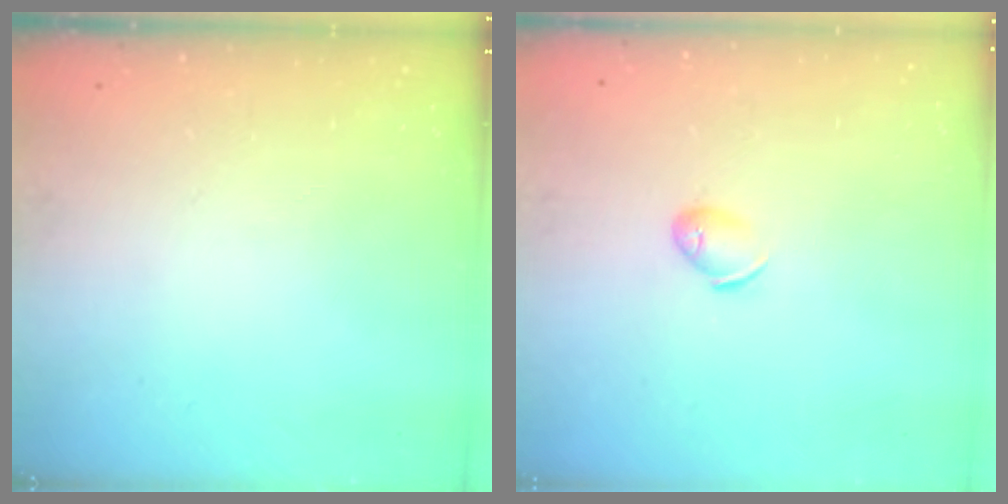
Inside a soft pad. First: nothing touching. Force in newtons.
{"total": 5.8, "press": 5.8, "slide": 1.0}